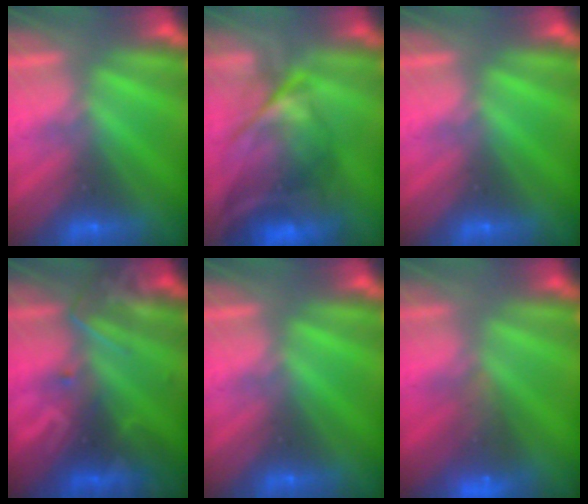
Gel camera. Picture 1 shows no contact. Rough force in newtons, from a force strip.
{"total": 7.5}
{"total": 0.0}
{"total": 2.7}
{"total": 0.0}
{"total": 7.2}